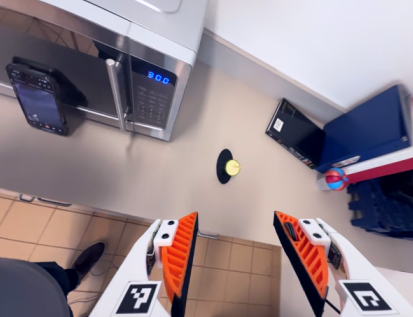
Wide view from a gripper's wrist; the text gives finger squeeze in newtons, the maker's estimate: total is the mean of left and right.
{"total": 0.0}